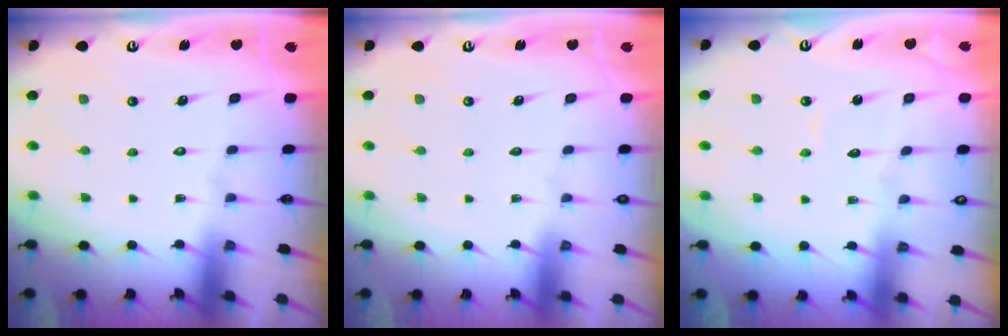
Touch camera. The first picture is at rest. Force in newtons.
{"total": 0.0}
{"total": 3.8, "press": 3.8, "slide": 0.4}